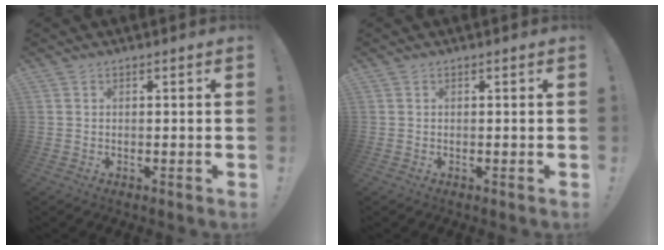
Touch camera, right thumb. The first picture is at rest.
{"total": 0.0}